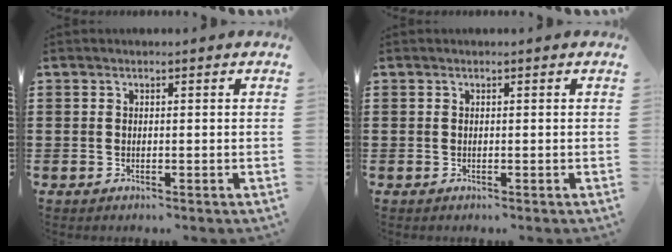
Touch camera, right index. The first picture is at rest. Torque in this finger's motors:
{"motor_torque": [-0.43, 1.71, 0.00, 0.00]}